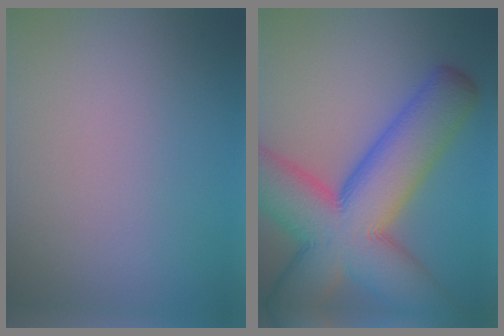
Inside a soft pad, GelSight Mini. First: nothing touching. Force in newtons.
{"total": 14.8, "press": 14.7, "slide": 0.7}